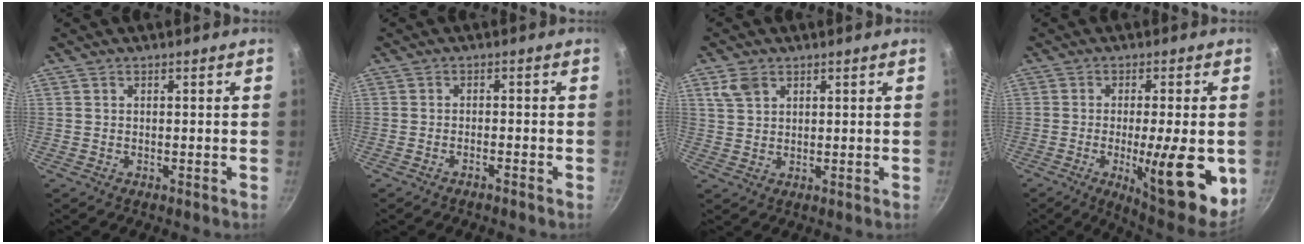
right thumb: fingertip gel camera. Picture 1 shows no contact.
{"total": 1.3, "force": [-1.2, 0.1, 0.6], "torque": [-0.018, 0.013, -0.018]}
{"total": 4.1, "force": [2.2, 2.7, 2.1], "torque": [-0.032, -0.001, 0.047]}
{"total": 16.5, "force": [-3.2, 4.0, 15.7], "torque": [-0.204, -0.002, -0.039]}